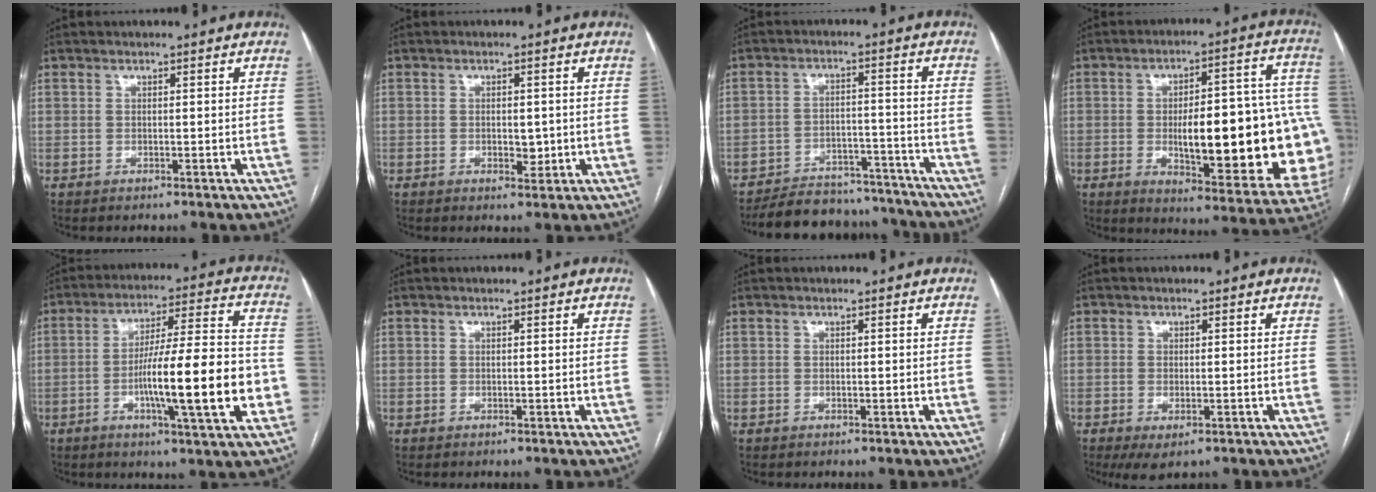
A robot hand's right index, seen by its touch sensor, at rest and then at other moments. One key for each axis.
{"total": 2.8, "fx": -0.3, "fy": 1.6, "fz": 2.3, "tx": -0.032, "ty": -0.002, "tz": 0.002}
{"total": 15.4, "fx": -14.2, "fy": 4.9, "fz": 3.1, "tx": -0.044, "ty": 0.021, "tz": -0.192}
{"total": 25.8, "fx": -3.4, "fy": 6.9, "fz": 24.6, "tx": -0.255, "ty": 0.025, "tz": -0.025}
{"total": 16.6, "fx": -3.9, "fy": 1.3, "fz": 16.1, "tx": -0.260, "ty": 0.005, "tz": -0.061}
{"total": 0.0}
{"total": 0.0}
{"total": 3.9, "fx": -1.9, "fy": 1.5, "fz": 3.1, "tx": -0.053, "ty": -0.009, "tz": -0.024}